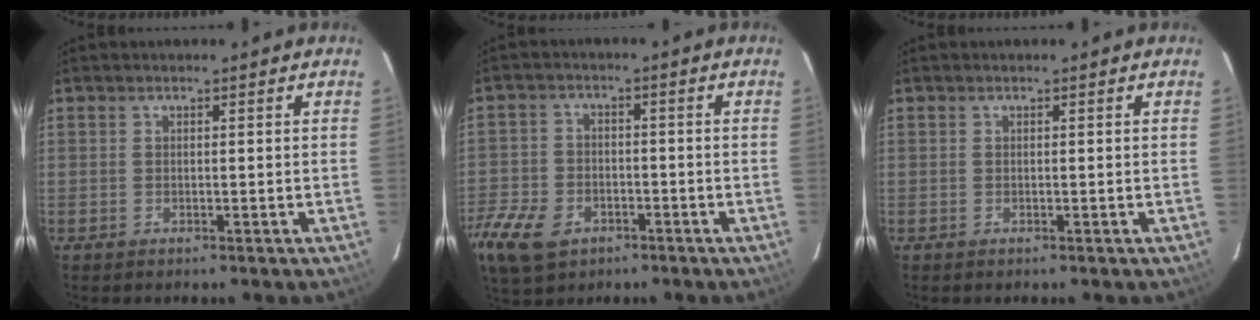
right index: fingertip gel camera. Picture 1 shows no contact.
{"total": 13.9, "force": [-7.3, 9.5, 7.1], "torque": [-0.201, -0.014, -0.134]}
{"total": 0.0}